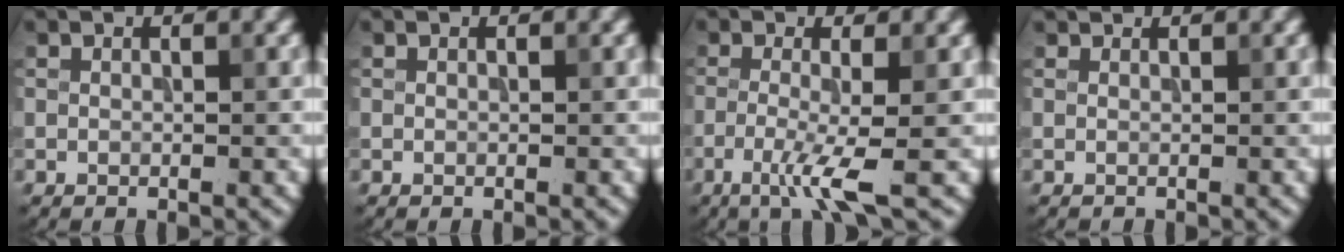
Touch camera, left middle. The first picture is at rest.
{"total": 0.0}
{"total": 4.2, "force": [-1.6, 0.4, 3.8], "torque": [-0.075, -0.004, -0.041]}
{"total": 0.9, "force": [0.9, 0.1, 0.0], "torque": [-0.005, -0.002, 0.013]}